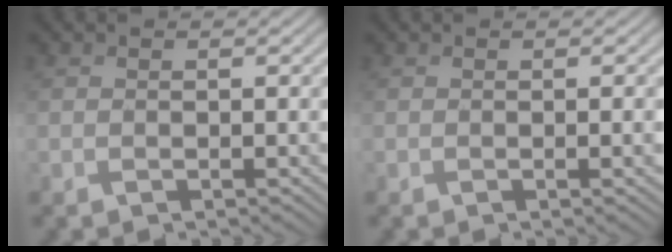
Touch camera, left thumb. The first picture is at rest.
{"total": 2.0, "force": [-0.1, 0.4, 2.0], "torque": [-0.026, 0.001, -0.002]}